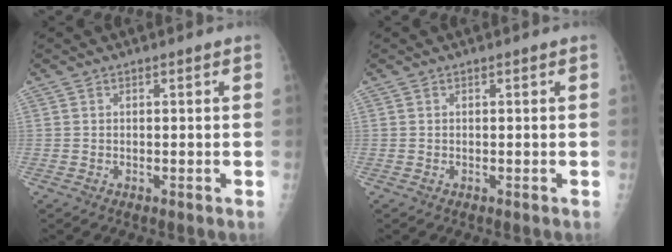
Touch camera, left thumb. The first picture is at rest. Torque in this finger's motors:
{"motor_torque": [-0.02, 0.03, -0.09, -0.06, 0.06]}